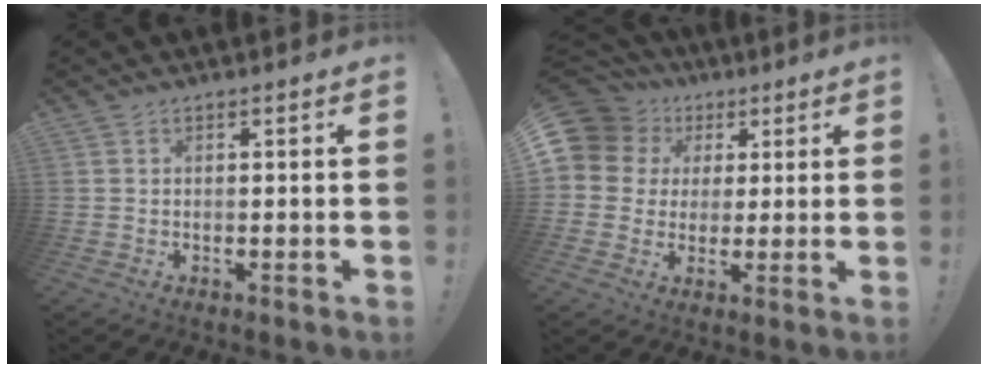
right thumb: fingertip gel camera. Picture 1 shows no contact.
{"total": 10.8, "force": [3.5, 9.4, 3.8], "torque": [-0.073, -0.016, 0.071]}